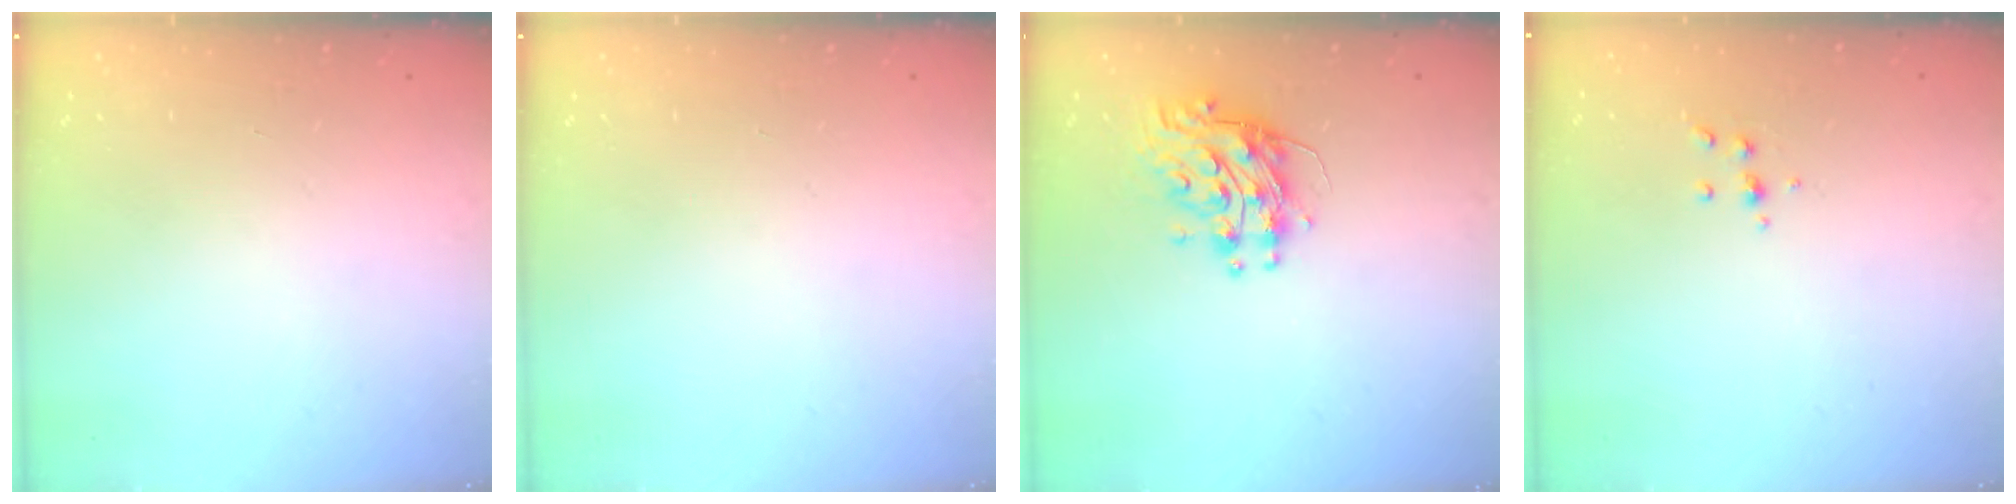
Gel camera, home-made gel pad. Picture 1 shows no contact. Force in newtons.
{"total": 0.0}
{"total": 9.8, "press": 9.8, "slide": 1.1}
{"total": 4.8, "press": 4.8, "slide": 0.5}